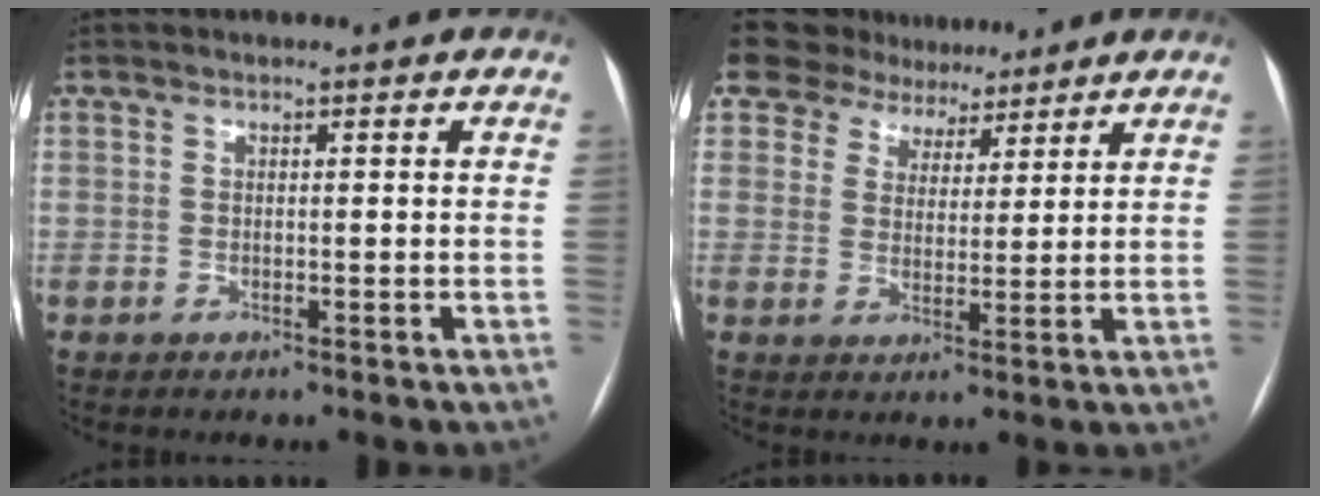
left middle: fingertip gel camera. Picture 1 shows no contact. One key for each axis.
{"total": 7.1, "fx": 6.7, "fy": 2.1, "fz": -0.4, "tx": 0.024, "ty": -0.003, "tz": 0.105}